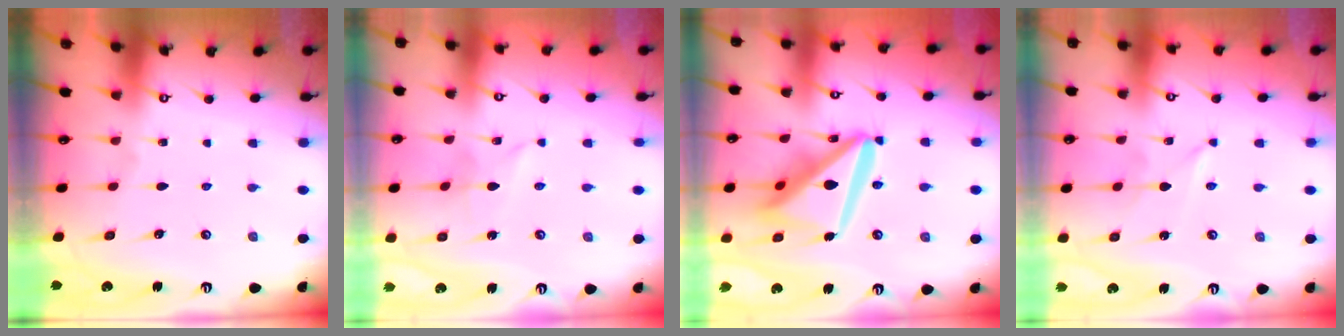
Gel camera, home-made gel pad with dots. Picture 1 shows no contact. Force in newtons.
{"total": 1.9, "press": 1.9, "slide": 0.2}
{"total": 19.9, "press": 19.7, "slide": 2.3}
{"total": 0.0}